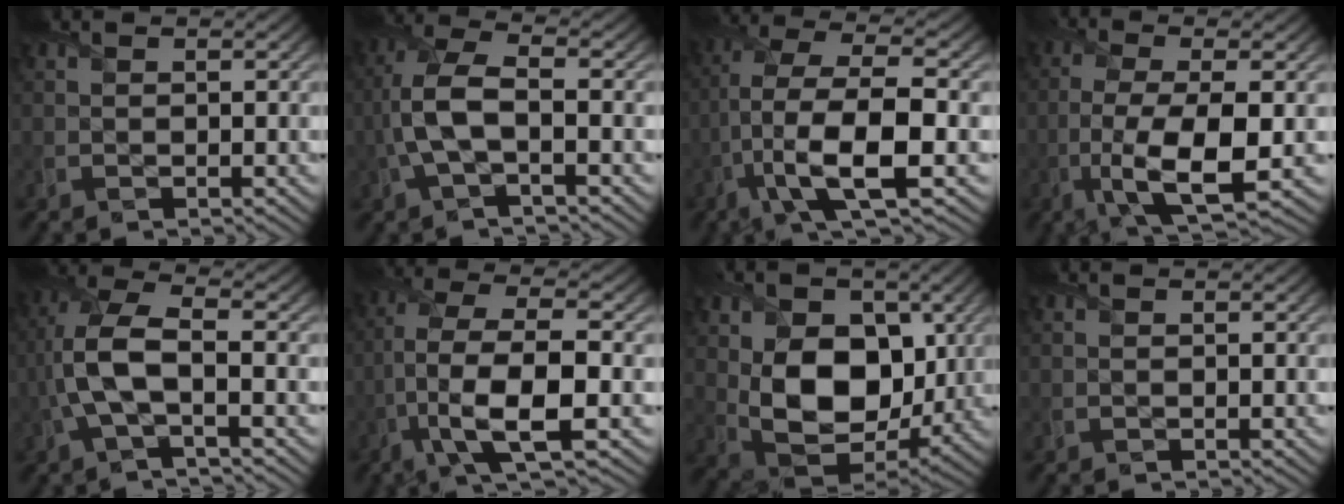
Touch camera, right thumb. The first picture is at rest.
{"total": 6.9, "force": [-1.4, 2.8, 6.1], "torque": [-0.153, 0.009, -0.032]}
{"total": 12.1, "force": [-3.9, 4.2, 10.7], "torque": [-0.219, 0.000, -0.080]}
{"total": 9.7, "force": [-2.6, 3.1, 8.8], "torque": [-0.176, -0.005, -0.048]}
{"total": 8.1, "force": [-1.5, 3.2, 7.3], "torque": [-0.180, 0.014, -0.038]}
{"total": 11.0, "force": [-3.5, 3.7, 9.8], "torque": [-0.201, 0.000, -0.075]}
{"total": 13.6, "force": [1.4, 9.5, 9.6], "torque": [-0.186, -0.014, 0.025]}
{"total": 0.0}